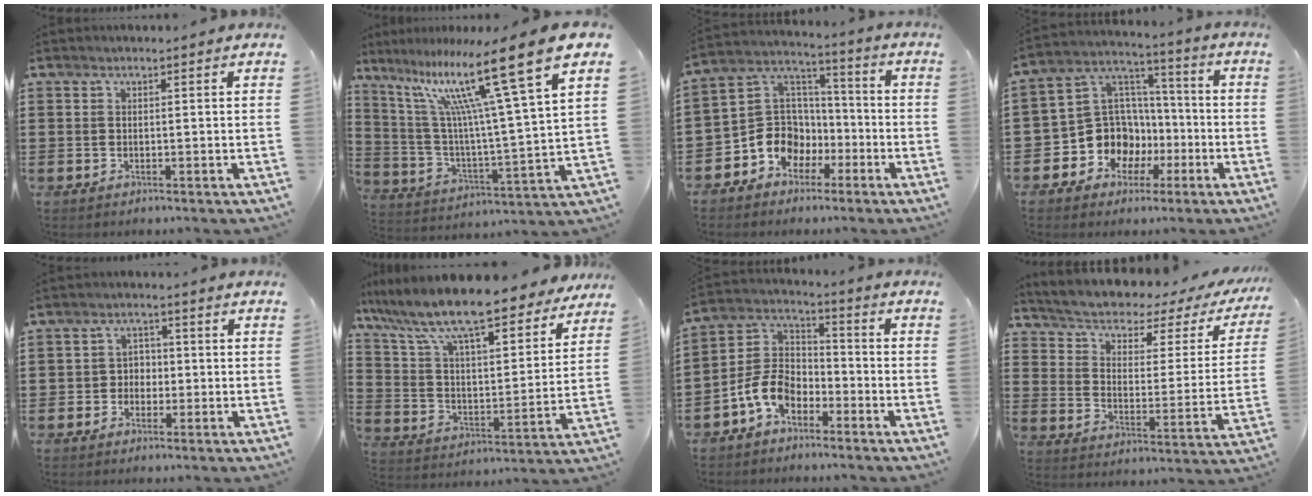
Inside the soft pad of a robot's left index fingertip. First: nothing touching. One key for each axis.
{"total": 16.8, "fx": 11.0, "fy": 1.2, "fz": 12.6, "tx": -0.252, "ty": -0.067, "tz": 0.169}
{"total": 8.7, "fx": -3.7, "fy": 7.6, "fz": 2.0, "tx": -0.079, "ty": 0.003, "tz": -0.069}
{"total": 11.2, "fx": -4.2, "fy": 9.9, "fz": 3.1, "tx": -0.103, "ty": 0.007, "tz": -0.071}
{"total": 3.0, "fx": -1.1, "fy": 2.6, "fz": 0.9, "tx": -0.029, "ty": 0.009, "tz": -0.028}
{"total": 10.7, "fx": 9.1, "fy": 1.0, "fz": 5.5, "tx": -0.147, "ty": -0.062, "tz": 0.152}
{"total": 8.3, "fx": -4.8, "fy": 5.2, "fz": 4.3, "tx": -0.121, "ty": 0.007, "tz": -0.099}
{"total": 2.9, "fx": 1.4, "fy": 1.4, "fz": 2.1, "tx": -0.054, "ty": -0.022, "tz": 0.011}